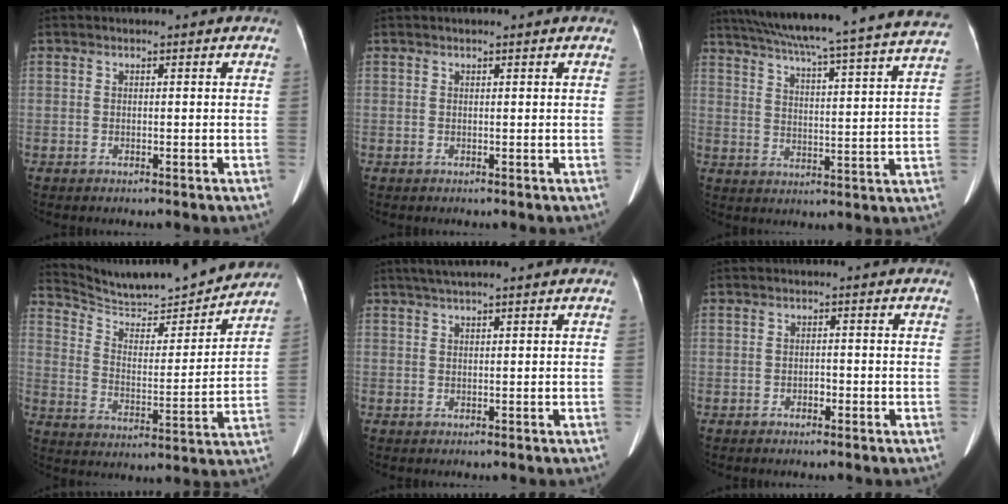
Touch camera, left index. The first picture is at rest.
{"total": 1.0, "force": [0.9, 0.0, 0.5], "torque": [-0.007, 0.014, 0.017]}
{"total": 29.7, "force": [26.8, -0.1, 12.8], "torque": [-0.213, -0.045, 0.343]}
{"total": 19.6, "force": [18.3, 2.3, 6.7], "torque": [-0.109, -0.015, 0.270]}
{"total": 4.5, "force": [3.5, -0.1, 2.7], "torque": [-0.048, 0.030, 0.064]}
{"total": 1.1, "force": [-0.6, 0.6, 0.7], "torque": [-0.010, 0.003, -0.008]}